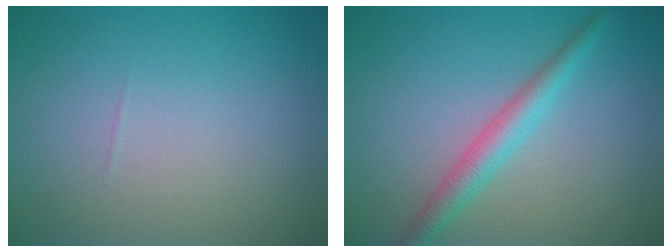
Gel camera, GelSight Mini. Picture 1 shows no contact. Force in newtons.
{"total": 2.9, "press": 2.9, "slide": 0.0}